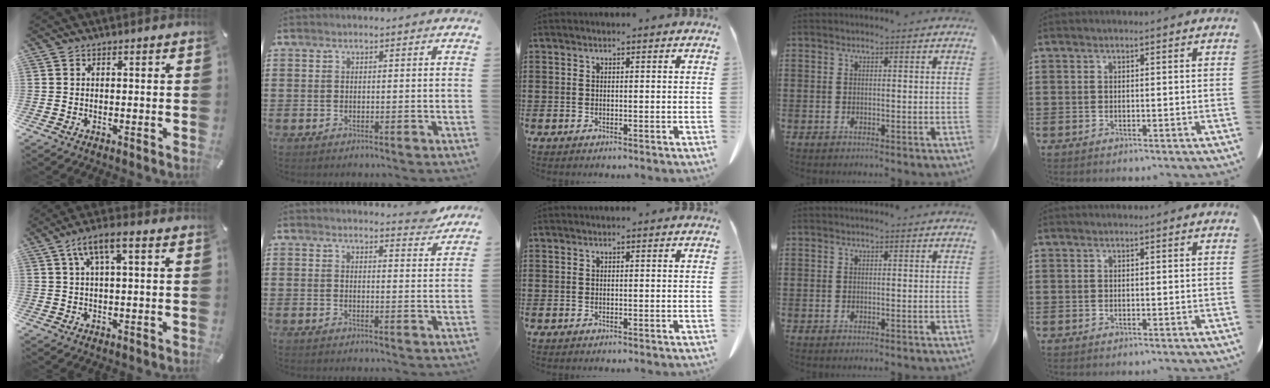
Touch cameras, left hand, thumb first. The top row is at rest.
{"thumb": {"total": 6.4, "force": [1.8, 1.7, 5.9], "torque": [-0.113, 0.005, 0.032]}, "index": {"total": 3.7, "force": [3.6, 0.1, 1.0], "torque": [-0.013, -0.015, 0.064]}}